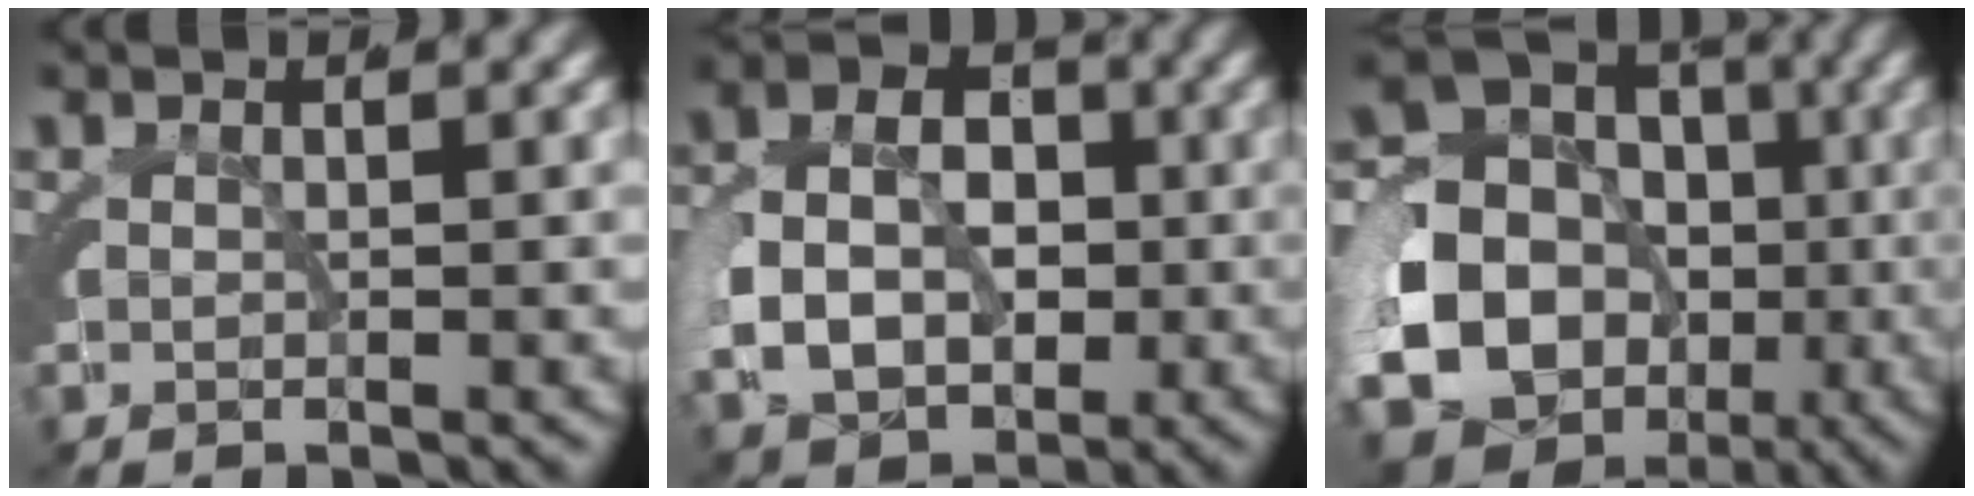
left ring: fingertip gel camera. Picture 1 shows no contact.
{"total": 9.0, "force": [-1.4, 6.8, 5.6], "torque": [-0.099, -0.017, -0.027]}
{"total": 21.2, "force": [-3.3, 18.6, 9.6], "torque": [-0.228, -0.068, -0.062]}